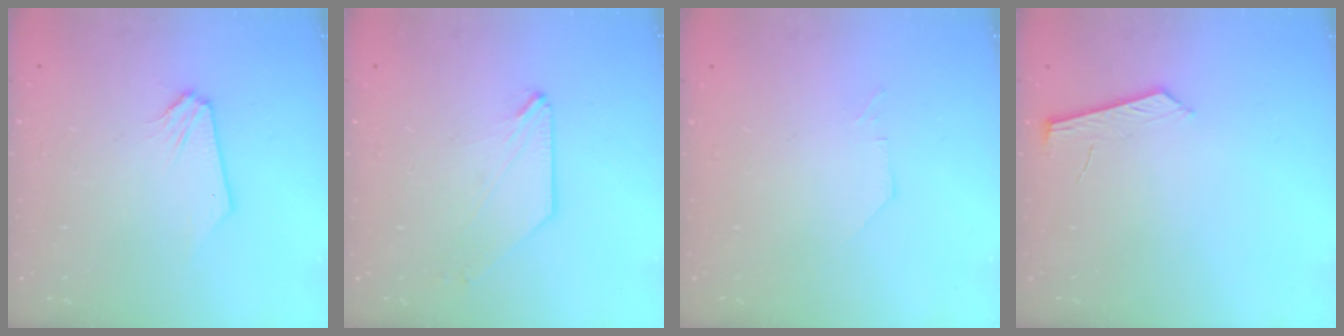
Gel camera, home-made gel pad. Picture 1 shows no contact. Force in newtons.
{"total": 0.0}
{"total": 0.0}
{"total": 4.4, "press": 4.4, "slide": 0.5}